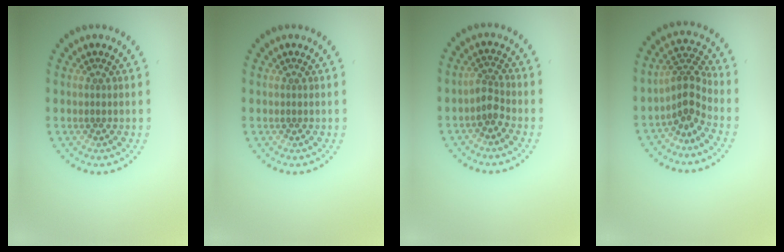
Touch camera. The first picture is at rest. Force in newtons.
{"total": 0.0}
{"total": 1.8, "press": 1.3, "slide": 1.2}
{"total": 3.0, "press": 2.0, "slide": 2.2}